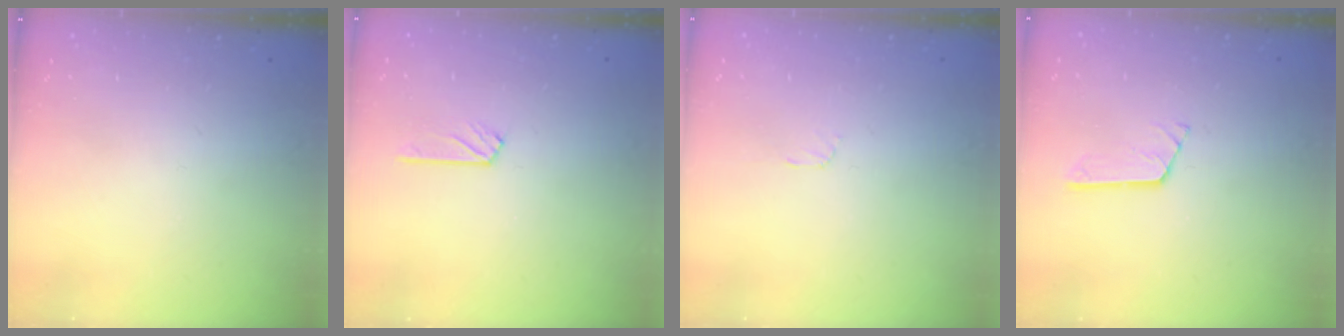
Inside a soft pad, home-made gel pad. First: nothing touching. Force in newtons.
{"total": 3.0, "press": 3.0, "slide": 0.3}
{"total": 2.9, "press": 2.9, "slide": 0.4}
{"total": 2.9, "press": 2.9, "slide": 0.1}